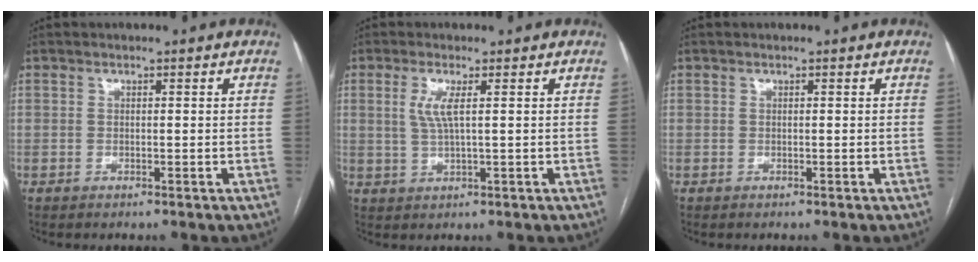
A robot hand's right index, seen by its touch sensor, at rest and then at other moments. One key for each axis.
{"total": 3.5, "fx": 0.9, "fy": 0.2, "fz": 3.4, "tx": -0.078, "ty": -0.002, "tz": 0.020}
{"total": 0.0}